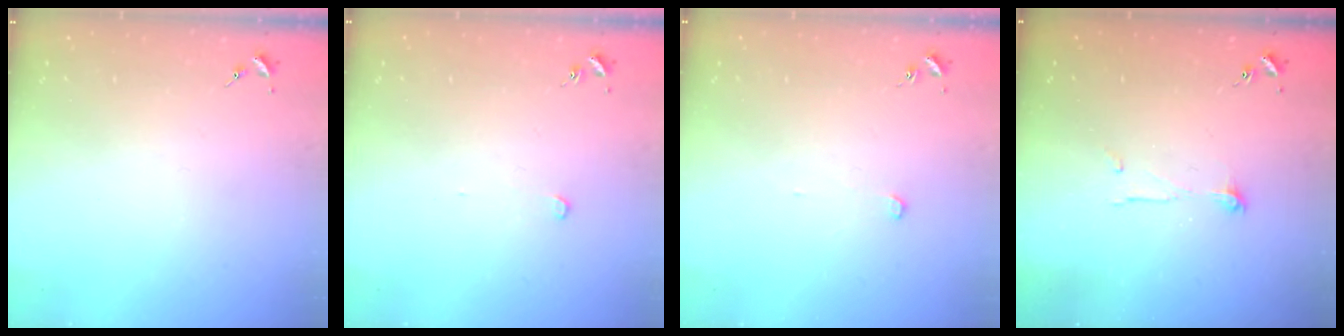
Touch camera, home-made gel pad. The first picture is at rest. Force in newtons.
{"total": 2.8, "press": 2.8, "slide": 0.1}
{"total": 2.4, "press": 2.4, "slide": 0.0}
{"total": 4.8, "press": 4.8, "slide": 0.4}